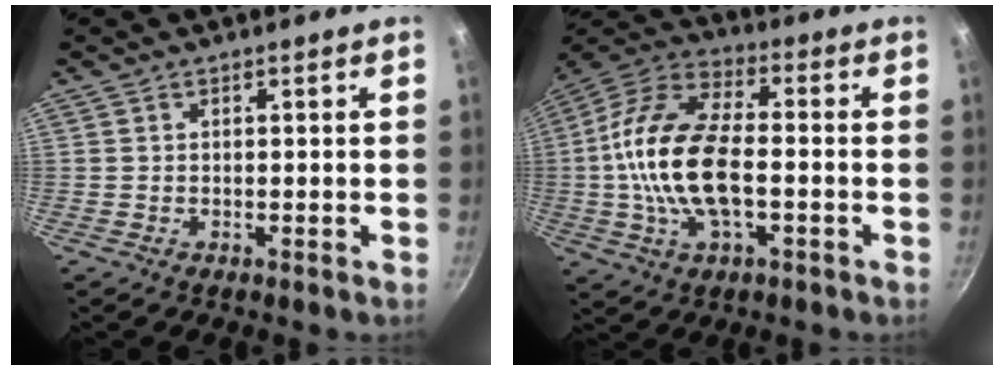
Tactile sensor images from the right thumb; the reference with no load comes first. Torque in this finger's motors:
{"motor_torque": [0.09, 1.21, 2.03, -0.75, 0.66]}